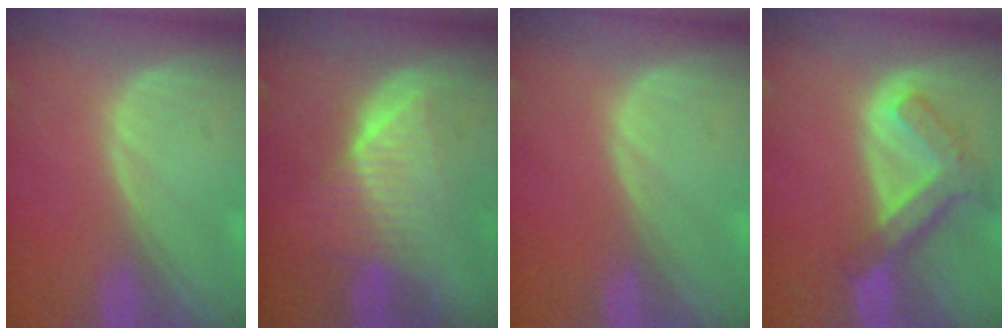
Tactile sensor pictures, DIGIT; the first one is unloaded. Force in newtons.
{"total": 6.5, "press": 6.4, "slide": 1.1}
{"total": 0.0}
{"total": 7.5, "press": 6.5, "slide": 3.8}